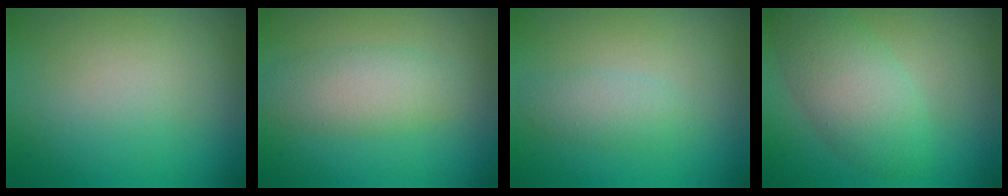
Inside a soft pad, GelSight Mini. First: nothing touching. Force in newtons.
{"total": 3.4, "press": 3.4, "slide": 0.1}
{"total": 2.0, "press": 2.0, "slide": 0.1}
{"total": 5.2, "press": 5.2, "slide": 0.2}